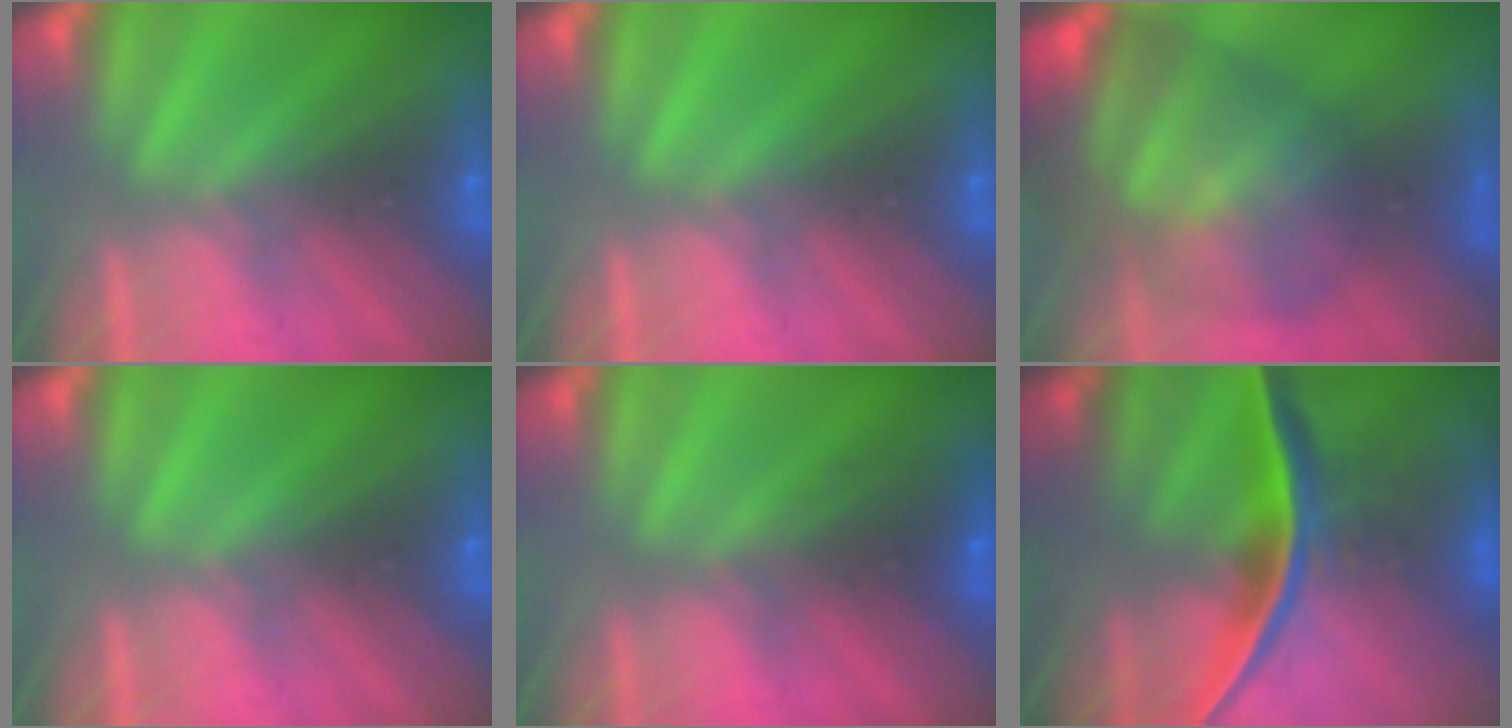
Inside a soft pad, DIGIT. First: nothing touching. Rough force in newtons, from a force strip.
{"total": 0.0}
{"total": 7.6}
{"total": 0.0}
{"total": 2.6}
{"total": 5.7}